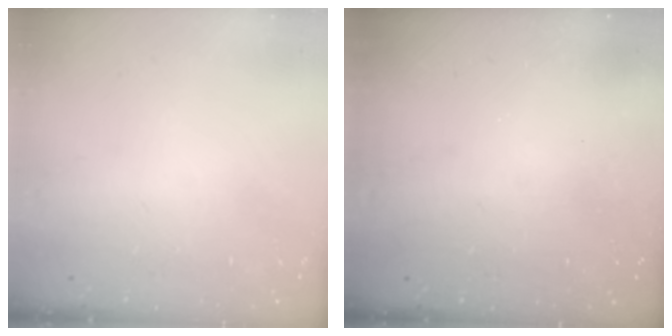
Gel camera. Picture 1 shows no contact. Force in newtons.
{"total": 2.9, "press": 2.7, "slide": 0.8}